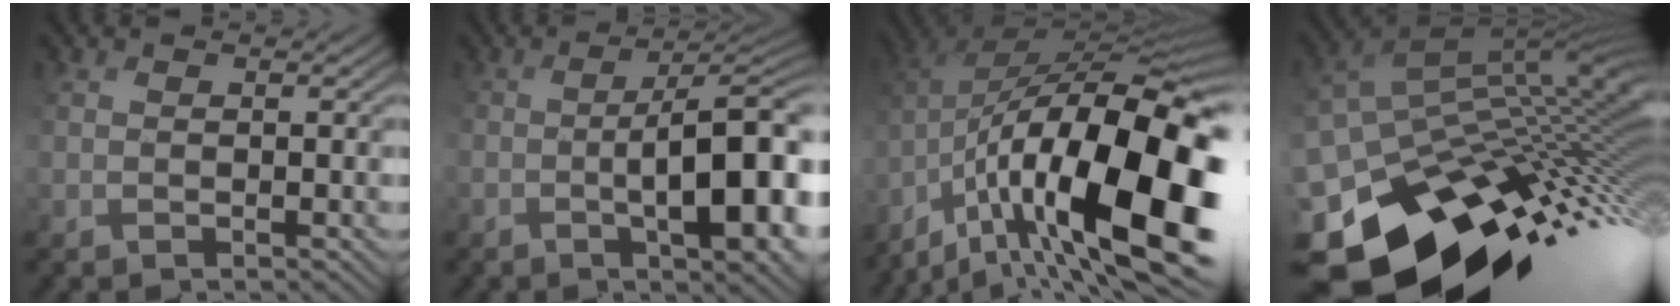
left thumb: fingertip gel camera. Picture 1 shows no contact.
{"total": 12.4, "force": [-2.9, 3.9, 11.3], "torque": [-0.150, -0.008, -0.027]}
{"total": 19.1, "force": [-8.4, 7.9, 15.3], "torque": [-0.284, -0.014, -0.135]}
{"total": 15.6, "force": [-7.6, 8.9, 10.3], "torque": [-0.219, -0.013, -0.115]}